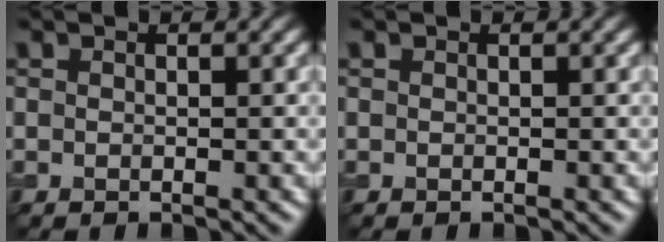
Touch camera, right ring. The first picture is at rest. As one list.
[{"total": 0.0}]